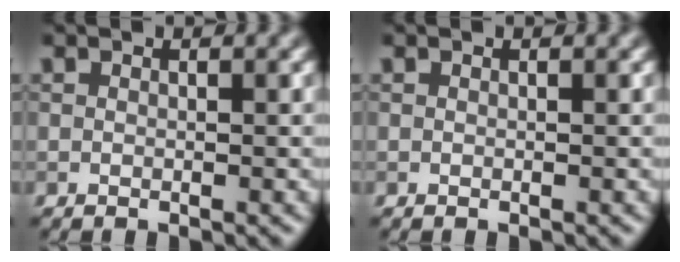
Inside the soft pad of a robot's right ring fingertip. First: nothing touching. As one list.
[{"total": 0.0}]